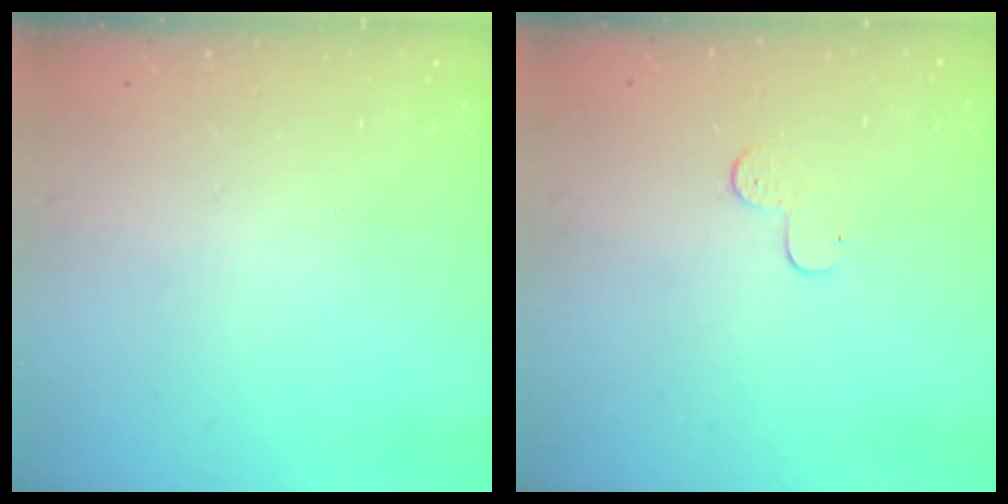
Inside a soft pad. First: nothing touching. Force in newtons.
{"total": 3.9, "press": 3.8, "slide": 0.4}